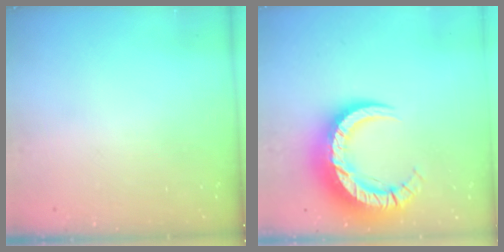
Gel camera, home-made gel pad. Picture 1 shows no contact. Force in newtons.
{"total": 15.2, "press": 15.1, "slide": 1.6}